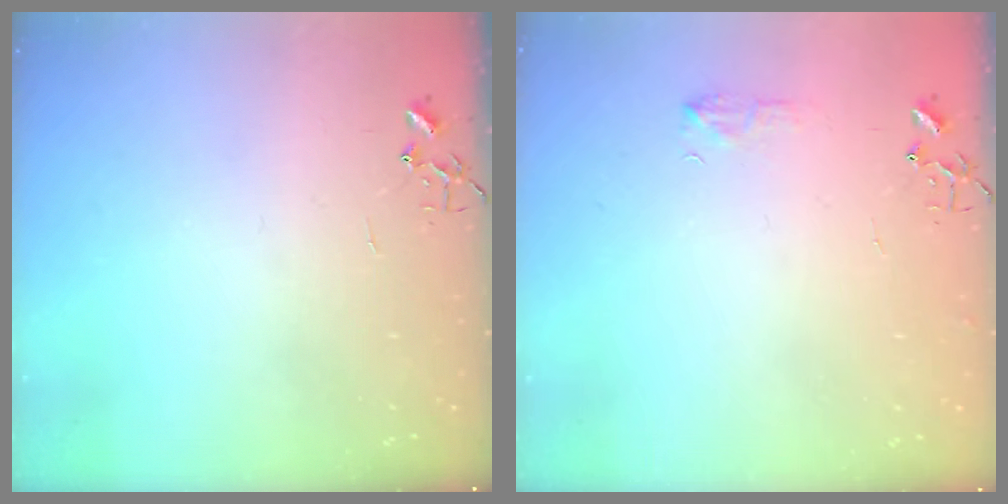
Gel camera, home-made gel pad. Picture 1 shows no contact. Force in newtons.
{"total": 6.4, "press": 6.3, "slide": 0.9}